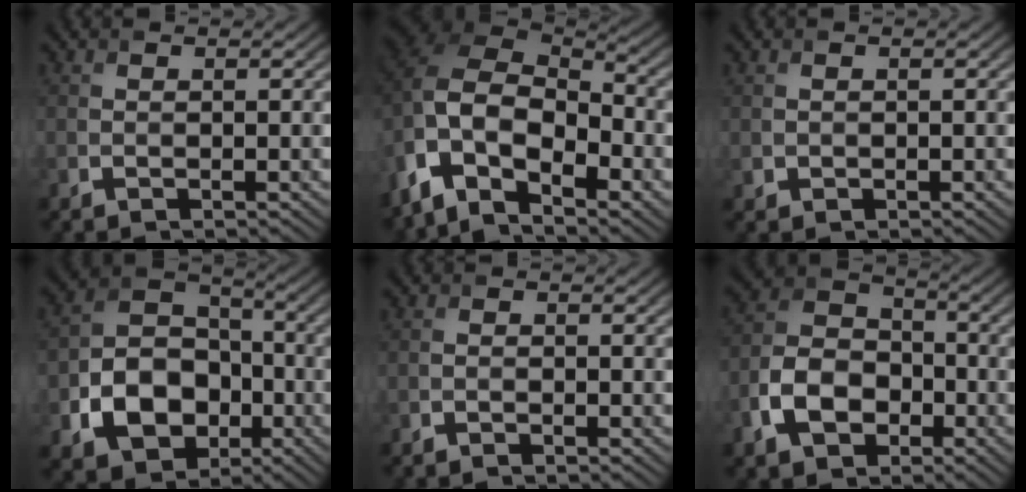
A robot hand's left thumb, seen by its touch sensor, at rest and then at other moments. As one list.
[{"total": 14.0, "force": [-5.6, 8.3, 9.8], "torque": [-0.248, -0.039, -0.079]}, {"total": 0.7, "force": [0.2, 0.7, 0.0], "torque": [0.005, 0.001, 0.004]}, {"total": 11.9, "force": [-3.6, 9.0, 6.8], "torque": [-0.149, -0.029, -0.063]}, {"total": 0.8, "force": [-0.8, 0.0, 0.2], "torque": [-0.004, -0.001, -0.017]}, {"total": 9.6, "force": [-3.7, 6.7, 5.8], "torque": [-0.145, -0.009, -0.087]}]